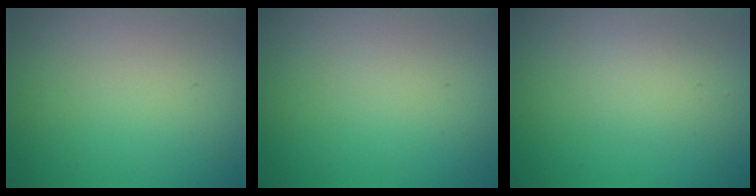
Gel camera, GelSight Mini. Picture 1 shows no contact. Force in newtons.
{"total": 0.0}
{"total": 1.4, "press": 1.4, "slide": 0.1}